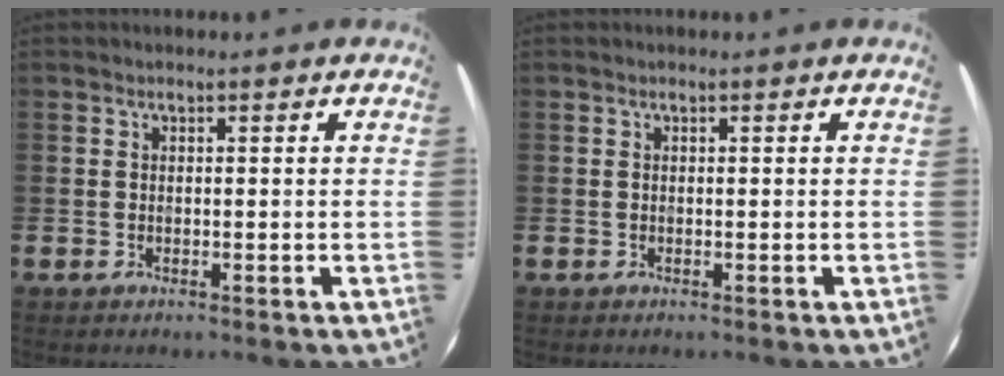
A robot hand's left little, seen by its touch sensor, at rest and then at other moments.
{"total": 0.0}